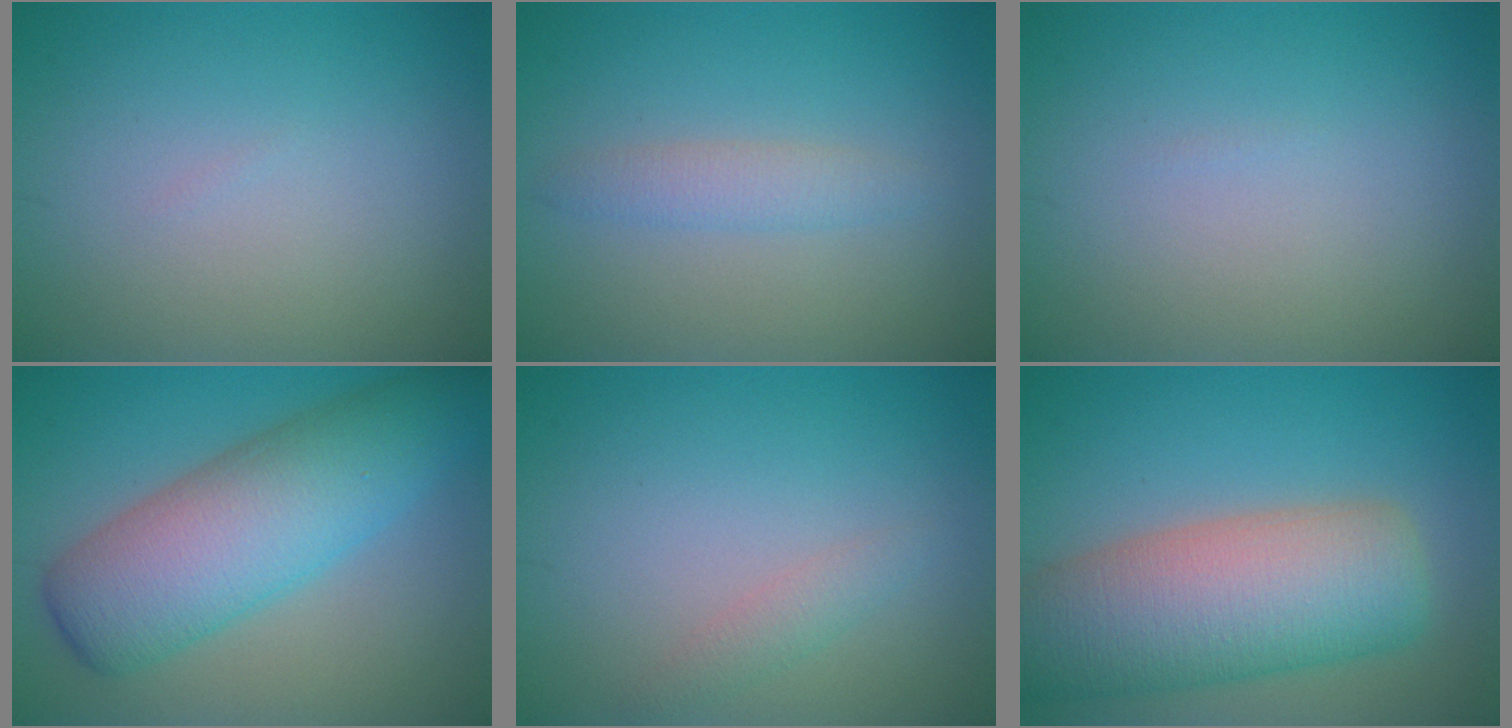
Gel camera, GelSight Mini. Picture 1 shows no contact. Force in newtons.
{"total": 1.9, "press": 1.9, "slide": 0.1}
{"total": 0.0}
{"total": 9.0, "press": 9.0, "slide": 0.3}
{"total": 1.3, "press": 1.3, "slide": 0.1}
{"total": 10.7, "press": 10.7, "slide": 0.7}